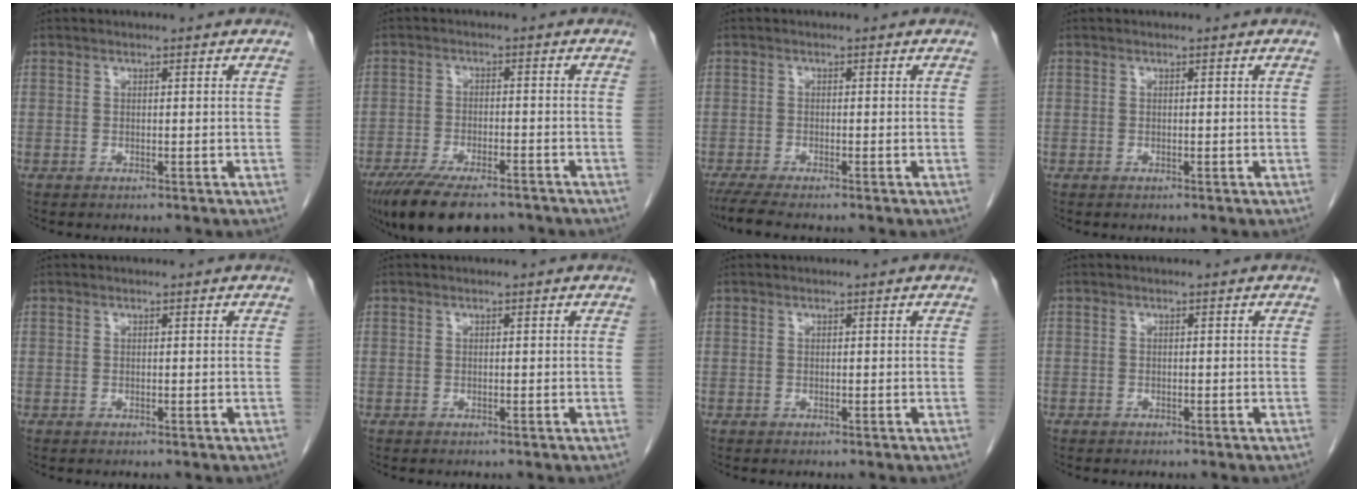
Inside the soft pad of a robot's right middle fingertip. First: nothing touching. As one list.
[{"total": 12.8, "force": [-9.9, 3.9, 7.1], "torque": [-0.125, -0.017, -0.154]}, {"total": 3.8, "force": [-3.2, -0.1, 2.1], "torque": [-0.043, -0.012, -0.058]}, {"total": 0.0}, {"total": 0.0}, {"total": 0.0}, {"total": 0.0}, {"total": 0.5, "force": [-0.4, 0.3, 0.1], "torque": [-0.010, 0.002, -0.007]}]